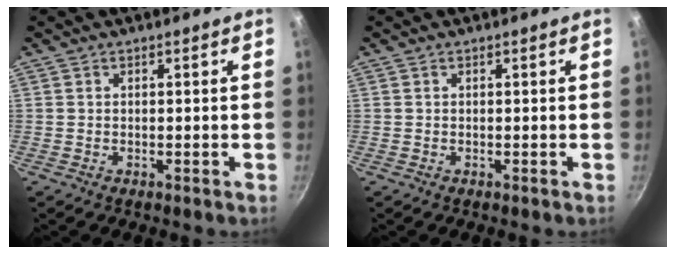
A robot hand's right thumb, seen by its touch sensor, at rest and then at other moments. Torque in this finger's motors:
{"motor_torque": [0.00, 0.00, 0.00, 0.00, 0.00]}